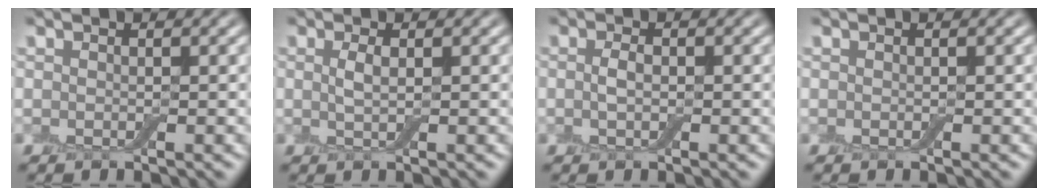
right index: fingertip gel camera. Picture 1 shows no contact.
{"total": 1.3, "force": [0.3, 0.3, 1.2], "torque": [-0.027, 0.001, 0.005]}
{"total": 1.3, "force": [-0.1, 0.6, 1.2], "torque": [-0.027, 0.001, -0.004]}
{"total": 0.0}